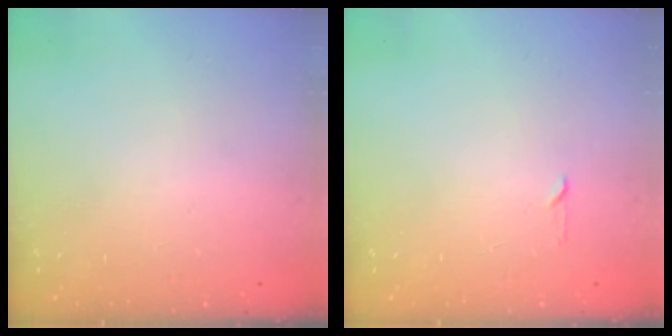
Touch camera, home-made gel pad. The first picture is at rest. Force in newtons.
{"total": 2.3, "press": 2.2, "slide": 0.3}